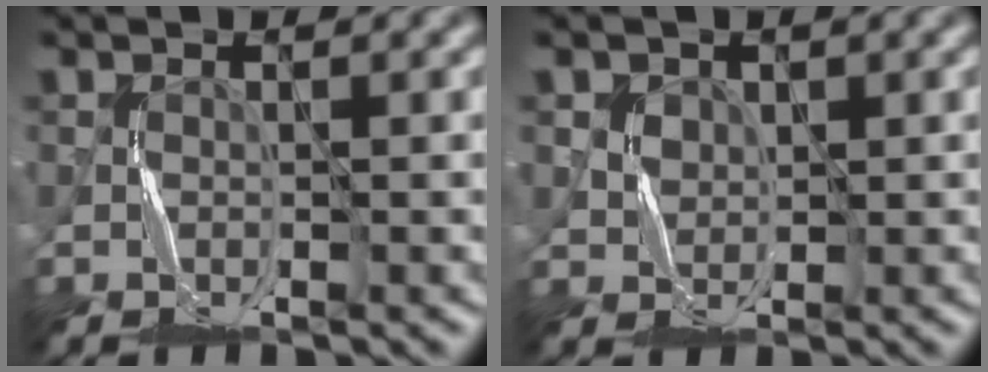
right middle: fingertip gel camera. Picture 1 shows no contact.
{"total": 2.4, "force": [1.4, 1.8, 0.4], "torque": [-0.024, 0.002, 0.034]}